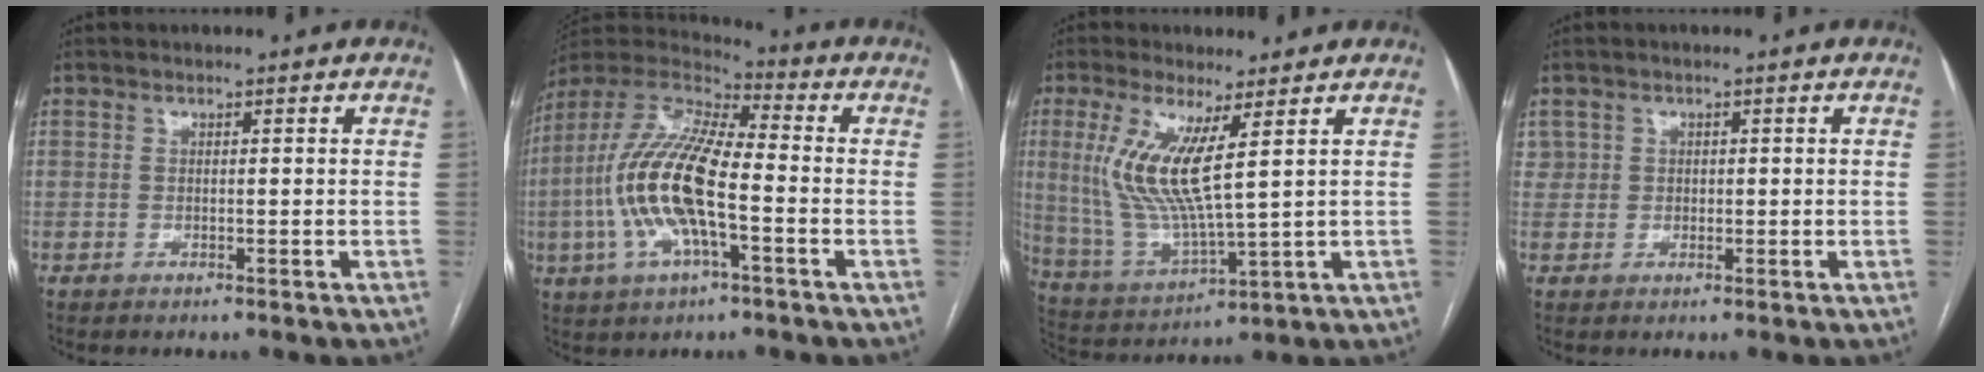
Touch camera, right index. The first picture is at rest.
{"total": 16.7, "force": [-3.1, 4.8, 15.7], "torque": [-0.338, 0.005, -0.061]}
{"total": 11.2, "force": [3.3, 1.4, 10.5], "torque": [-0.239, -0.019, 0.071]}
{"total": 2.1, "force": [0.5, 2.1, 0.2], "torque": [0.005, 0.011, 0.008]}